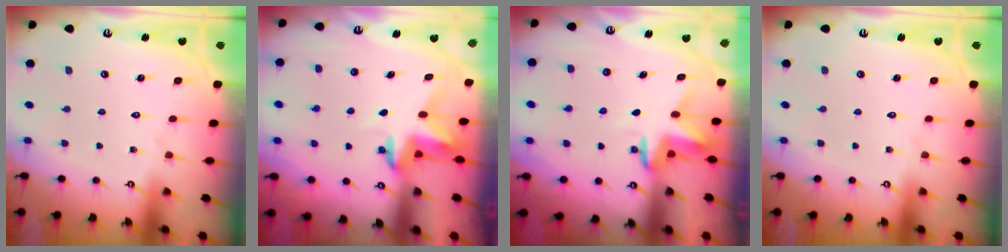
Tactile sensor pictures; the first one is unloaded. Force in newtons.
{"total": 3.8, "press": 3.8, "slide": 0.3}
{"total": 3.5, "press": 3.5, "slide": 0.2}
{"total": 0.0}